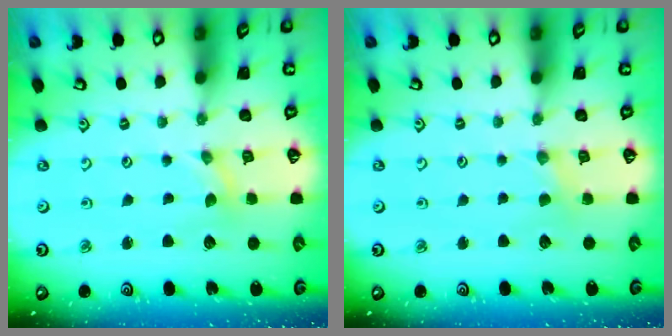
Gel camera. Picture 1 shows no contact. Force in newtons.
{"total": 1.8, "press": 1.7, "slide": 0.4}